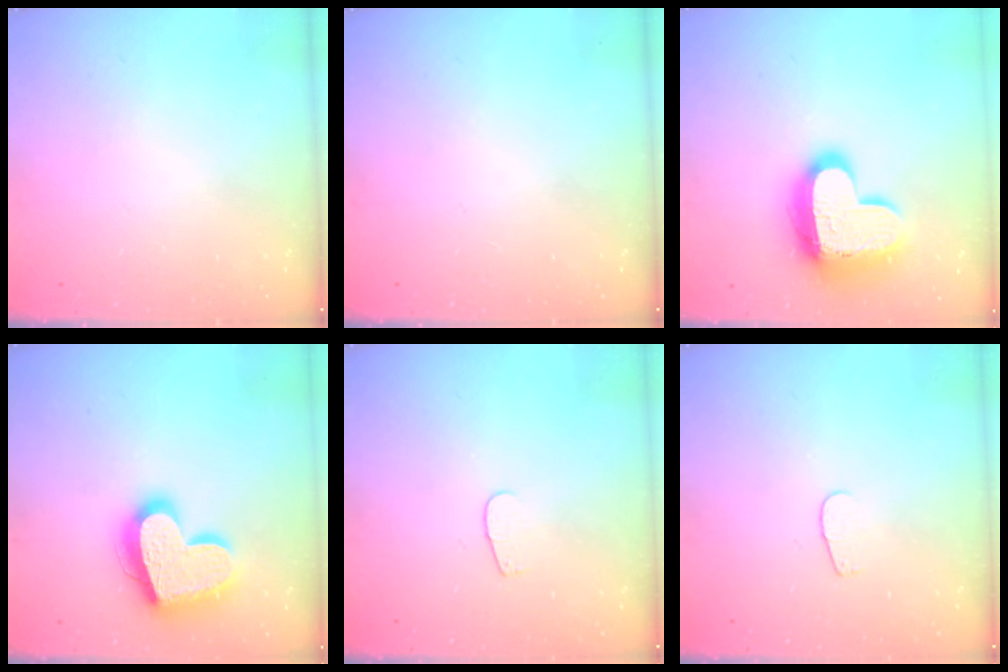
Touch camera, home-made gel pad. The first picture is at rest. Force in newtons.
{"total": 0.0}
{"total": 16.9, "press": 16.8, "slide": 1.3}
{"total": 20.5, "press": 20.4, "slide": 1.7}
{"total": 2.6, "press": 2.5, "slide": 0.3}
{"total": 2.6, "press": 2.5, "slide": 0.3}